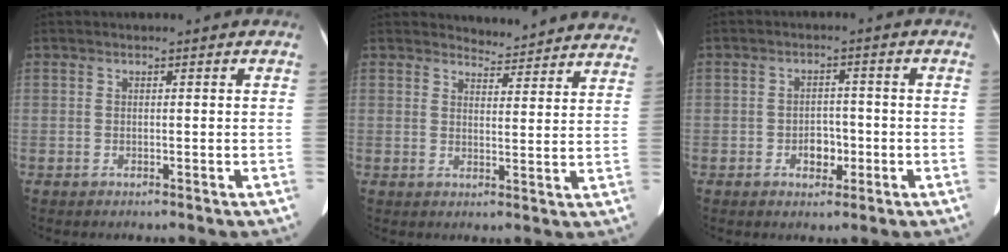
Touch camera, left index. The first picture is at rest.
{"total": 12.3, "force": [12.1, 1.9, 0.7], "torque": [0.021, -0.040, 0.116]}
{"total": 3.4, "force": [-1.2, 2.3, 2.2], "torque": [-0.029, 0.009, -0.017]}